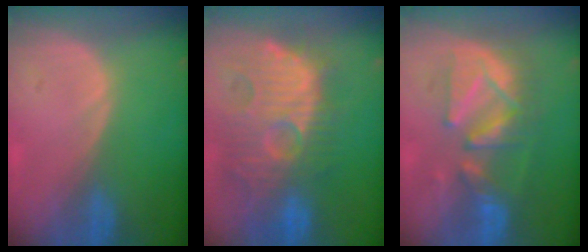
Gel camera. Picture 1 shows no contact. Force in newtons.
{"total": 13.3, "press": 12.4, "slide": 4.9}
{"total": 9.0, "press": 9.0, "slide": 0.4}